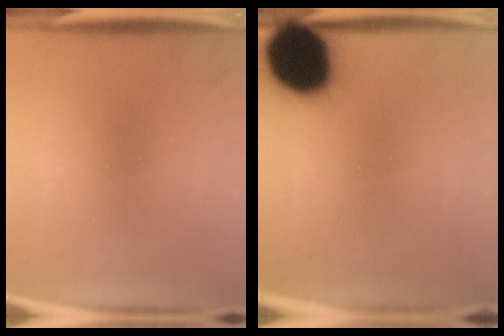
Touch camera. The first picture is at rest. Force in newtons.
{"total": 21.3}